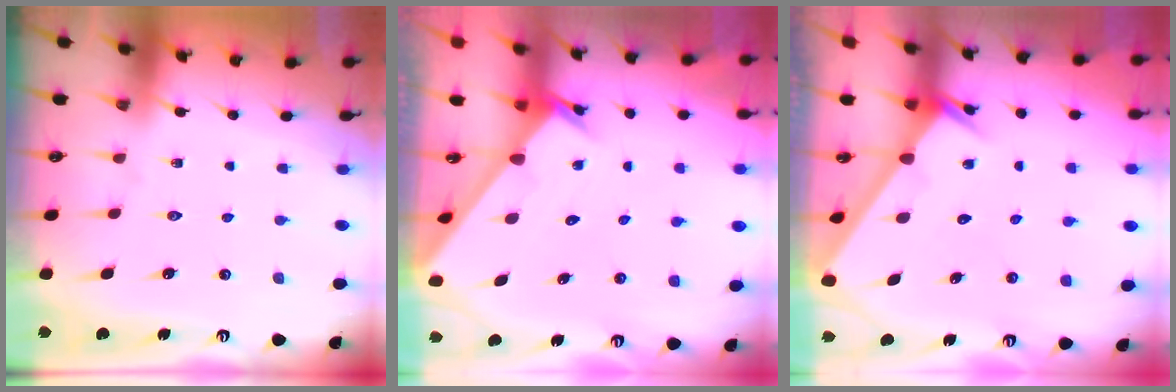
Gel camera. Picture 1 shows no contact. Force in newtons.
{"total": 1.3, "press": 1.3, "slide": 0.1}
{"total": 2.6, "press": 2.6, "slide": 0.0}